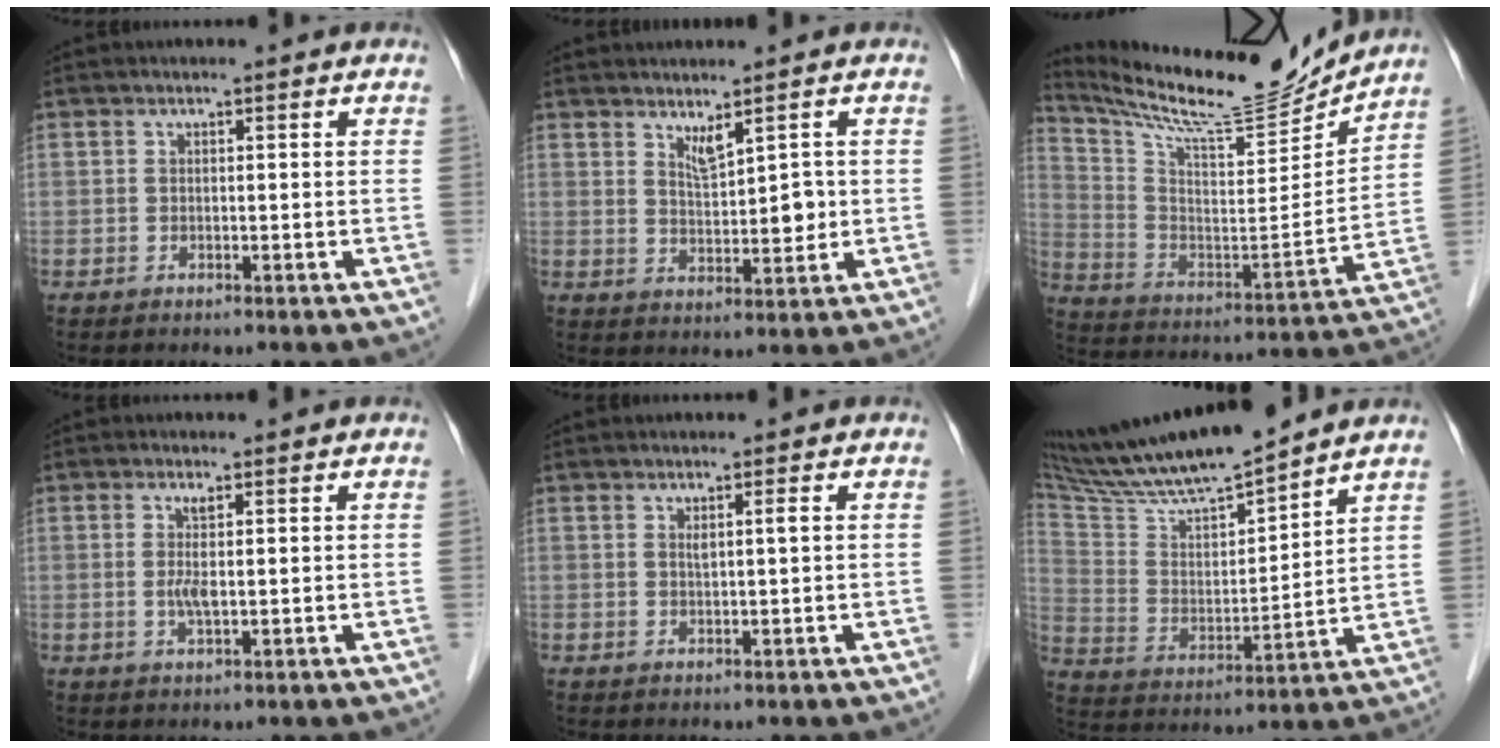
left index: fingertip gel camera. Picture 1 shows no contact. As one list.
[{"total": 4.2, "force": [1.5, 1.5, 3.7], "torque": [-0.061, -0.007, 0.033]}, {"total": 19.5, "force": [18.1, 1.4, 6.9], "torque": [-0.148, -0.039, 0.293]}, {"total": 2.7, "force": [0.2, 0.3, 2.7], "torque": [-0.057, -0.002, 0.007]}, {"total": 1.2, "force": [0.4, -0.3, 1.1], "torque": [-0.022, -0.003, 0.008]}, {"total": 17.0, "force": [15.2, 0.6, 7.6], "torque": [-0.143, 0.004, 0.278]}]